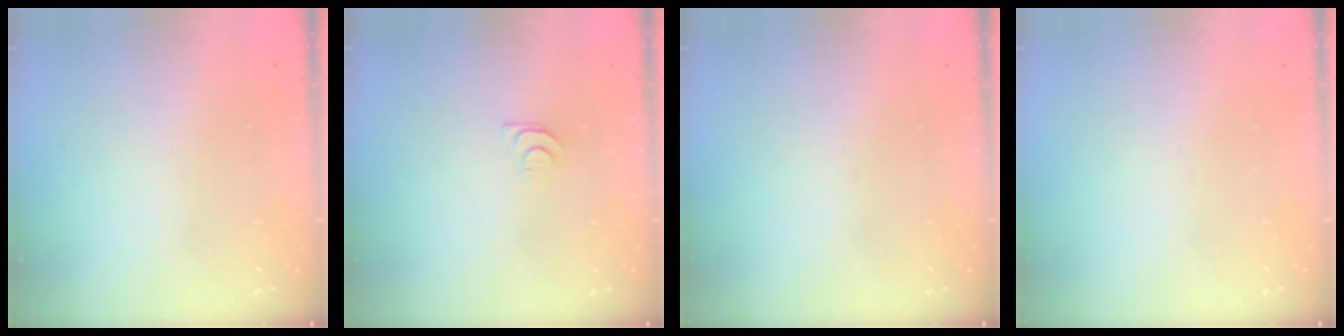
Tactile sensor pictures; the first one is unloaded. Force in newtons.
{"total": 4.1, "press": 4.1, "slide": 0.5}
{"total": 0.0}
{"total": 0.0}